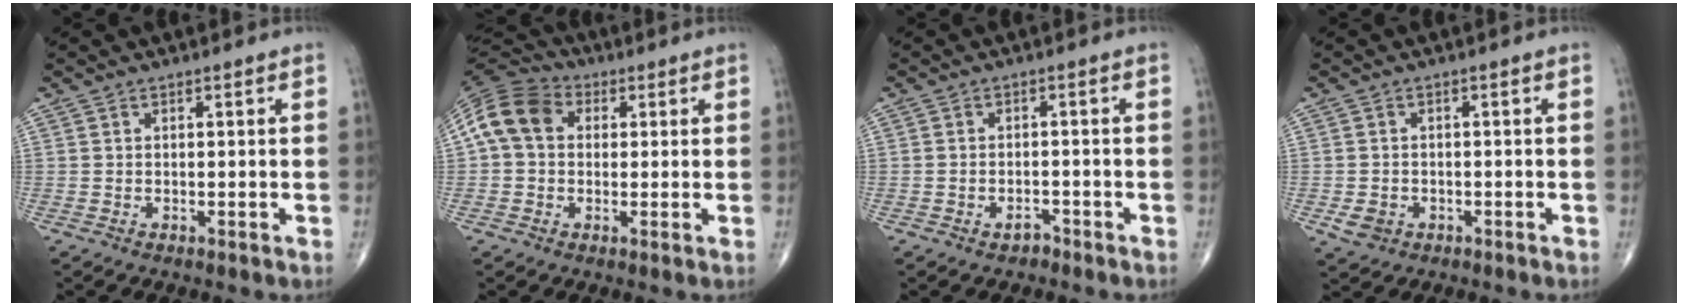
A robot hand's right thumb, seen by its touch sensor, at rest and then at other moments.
{"total": 10.8, "force": [1.8, 8.4, 6.5], "torque": [-0.117, 0.027, 0.020]}
{"total": 1.8, "force": [-1.3, 1.0, 0.6], "torque": [-0.005, 0.009, -0.021]}
{"total": 3.2, "force": [-1.2, 2.6, 1.4], "torque": [-0.017, 0.004, -0.013]}